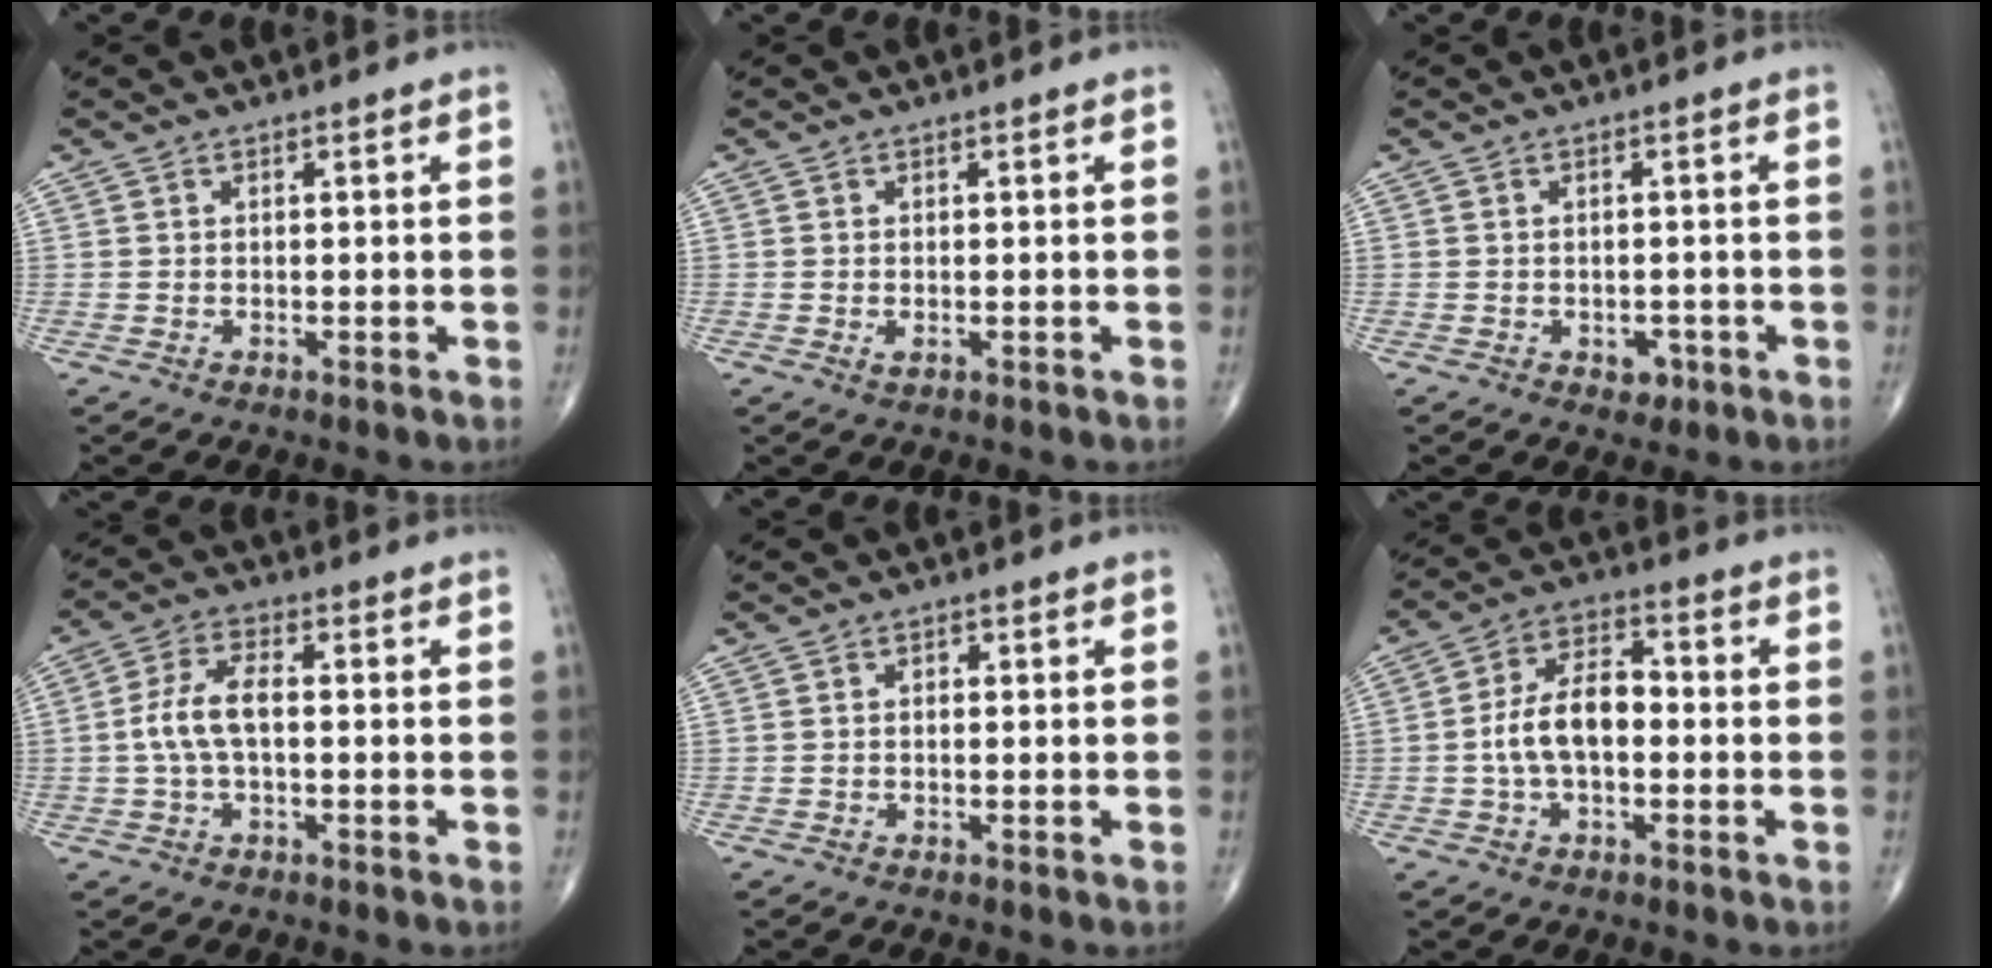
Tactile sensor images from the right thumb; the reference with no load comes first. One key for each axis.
{"total": 0.8, "fx": -0.1, "fy": 0.4, "fz": 0.7, "tx": -0.011, "ty": -0.002, "tz": -0.001}
{"total": 2.3, "fx": -1.0, "fy": 1.7, "fz": 1.2, "tx": -0.003, "ty": 0.004, "tz": -0.008}
{"total": 7.1, "fx": -0.4, "fy": 3.2, "fz": 6.3, "tx": -0.136, "ty": 0.022, "tz": -0.014}
{"total": 0.7, "fx": -0.1, "fy": 0.5, "fz": 0.4, "tx": -0.004, "ty": 0.003, "tz": -0.006}
{"total": 9.7, "fx": -1.1, "fy": 5.3, "fz": 8.0, "tx": -0.145, "ty": 0.034, "tz": -0.028}